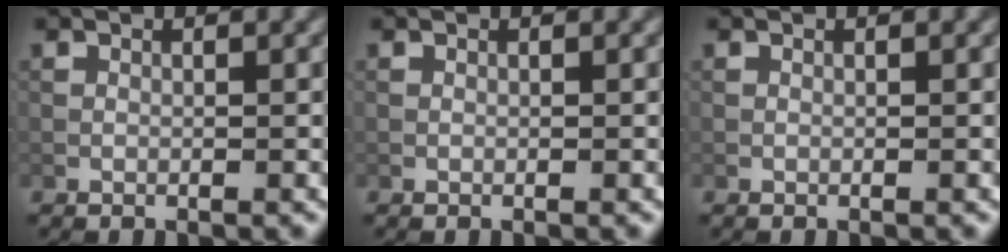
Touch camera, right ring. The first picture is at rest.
{"total": 0.0}
{"total": 0.0}